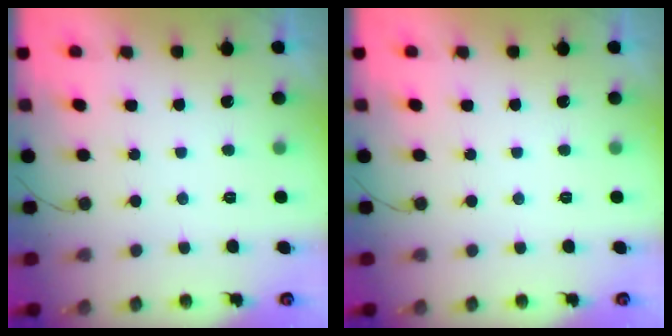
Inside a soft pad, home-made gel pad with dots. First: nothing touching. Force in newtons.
{"total": 0.0}